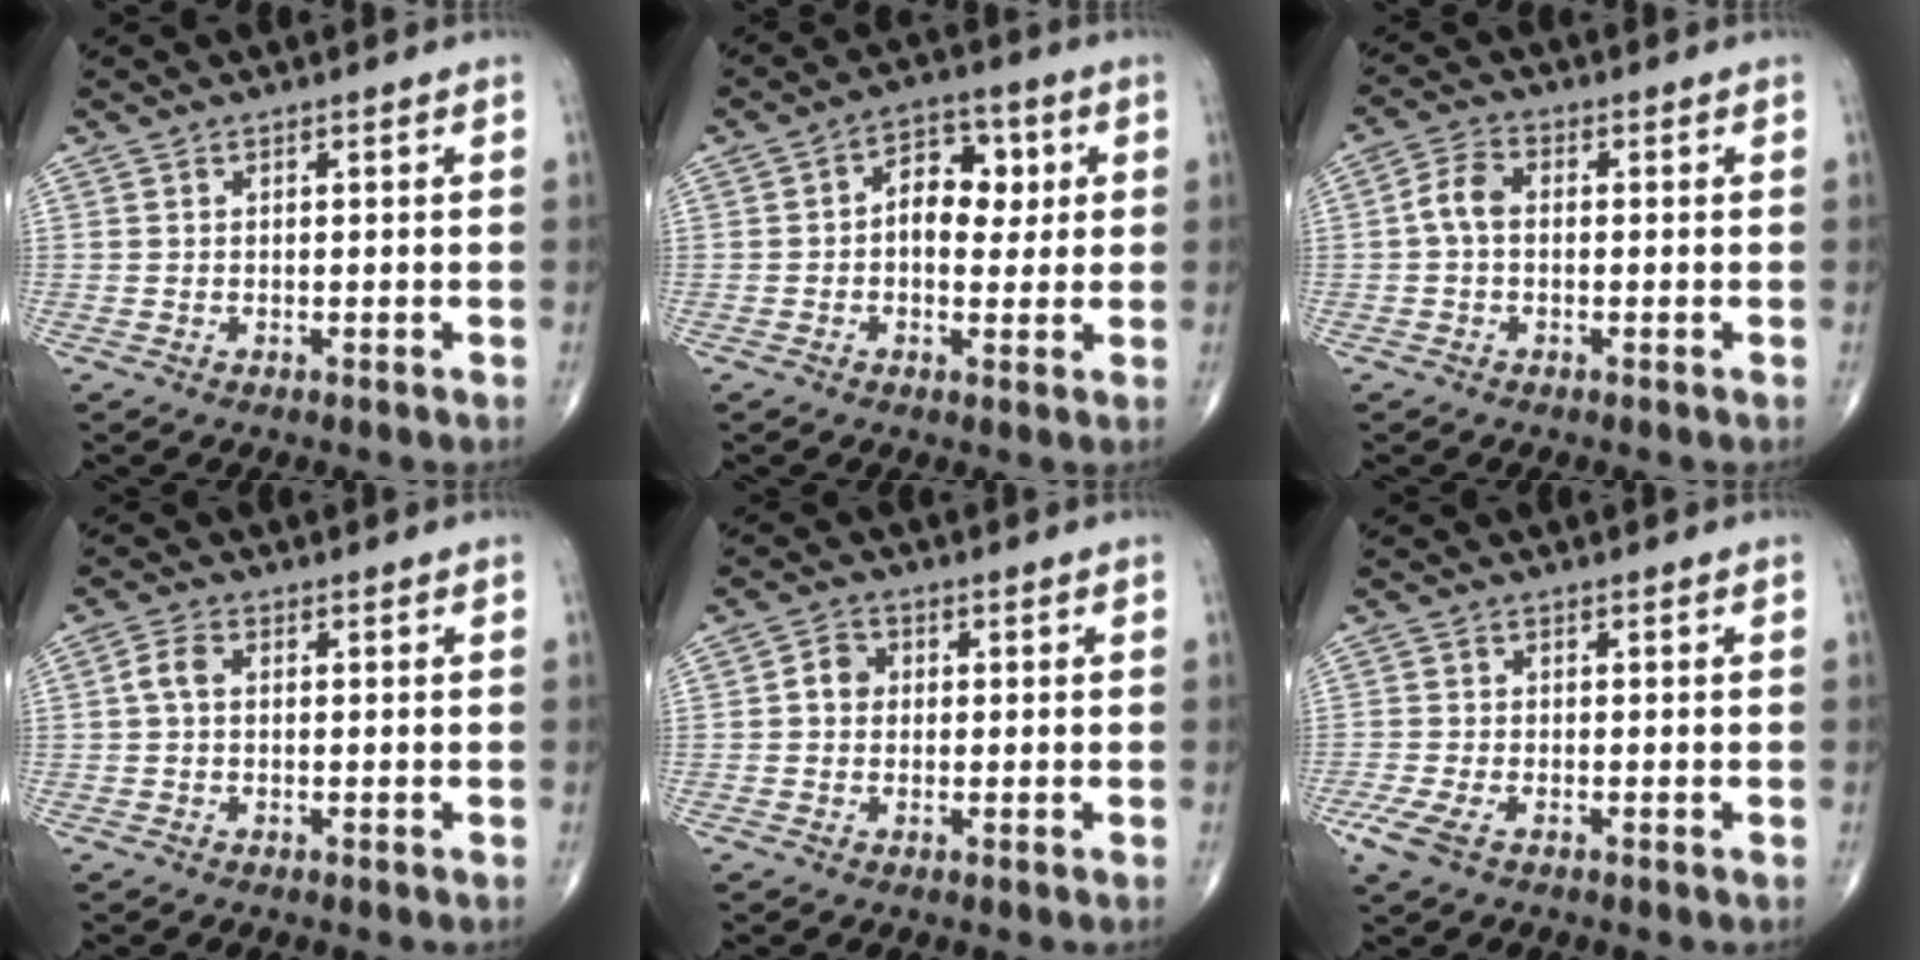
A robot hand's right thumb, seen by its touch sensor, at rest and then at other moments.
{"total": 8.7, "force": [1.0, 5.9, 6.3], "torque": [-0.056, 0.015, 0.010]}
{"total": 4.4, "force": [-0.3, 2.8, 3.4], "torque": [-0.065, 0.015, -0.013]}
{"total": 2.8, "force": [0.1, 1.8, 2.2], "torque": [-0.044, 0.008, -0.003]}
{"total": 3.2, "force": [0.0, 2.7, 1.6], "torque": [-0.015, 0.011, -0.007]}
{"total": 4.2, "force": [-2.1, 1.8, 3.1], "torque": [-0.081, -0.007, -0.045]}